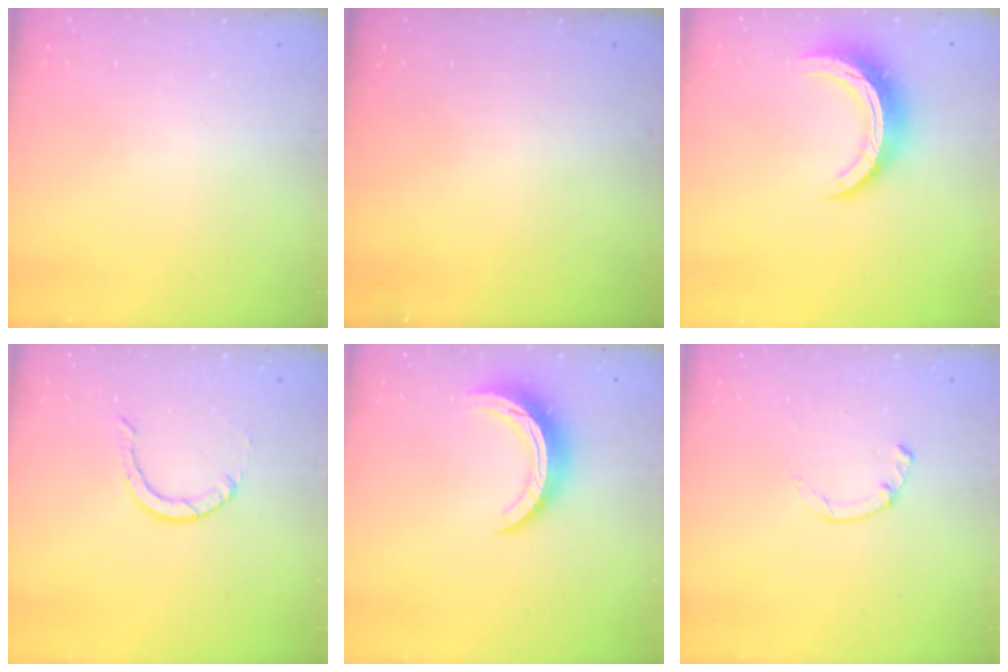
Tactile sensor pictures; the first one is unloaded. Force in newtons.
{"total": 0.0}
{"total": 12.2, "press": 12.1, "slide": 0.9}
{"total": 0.9, "press": 0.9, "slide": 0.1}
{"total": 10.3, "press": 10.3, "slide": 0.3}
{"total": 2.3, "press": 2.3, "slide": 0.4}